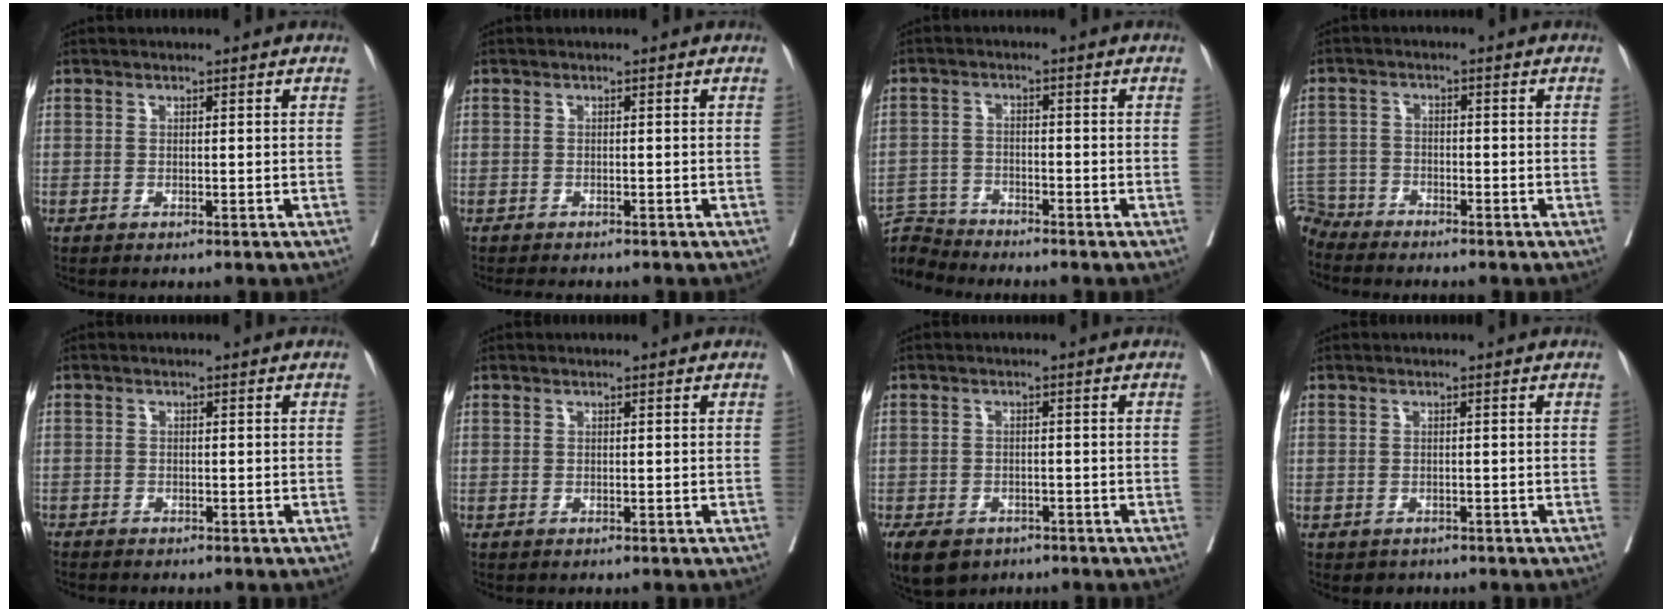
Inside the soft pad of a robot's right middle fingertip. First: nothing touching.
{"total": 3.0, "force": [-2.6, 0.7, 1.2], "torque": [-0.017, -0.007, -0.037]}
{"total": 6.3, "force": [-6.2, -0.1, -0.9], "torque": [0.014, 0.004, -0.120]}
{"total": 5.3, "force": [-5.1, 1.2, -1.0], "torque": [0.020, -0.004, -0.103]}
{"total": 2.2, "force": [-1.9, 0.9, 0.5], "torque": [-0.011, -0.002, -0.030]}
{"total": 0.0}
{"total": 11.1, "force": [-7.0, 7.0, 5.0], "torque": [-0.130, -0.016, -0.097]}
{"total": 1.9, "force": [-1.6, 0.9, 0.4], "torque": [-0.013, -0.004, -0.022]}